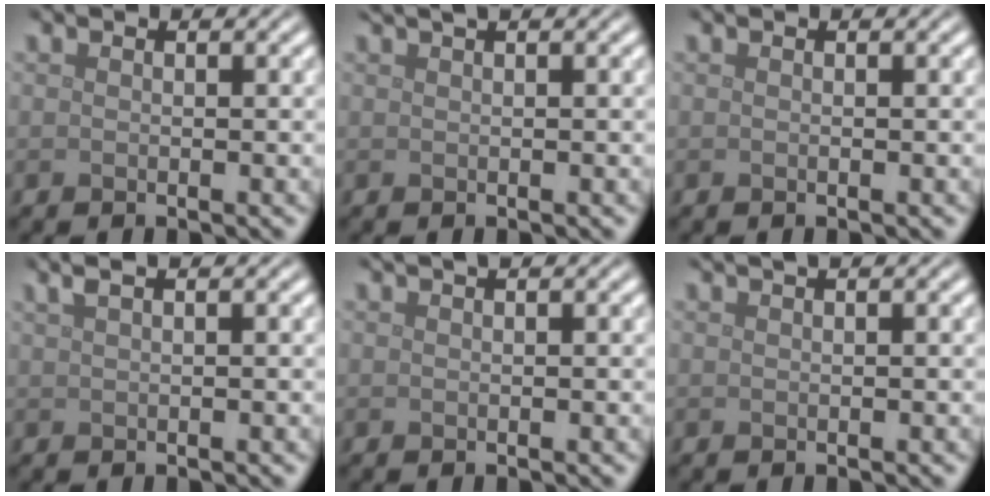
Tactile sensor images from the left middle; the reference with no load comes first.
{"total": 1.3, "force": [0.9, 0.3, 0.9], "torque": [-0.012, 0.004, 0.010]}
{"total": 0.0}
{"total": 2.9, "force": [1.7, 1.2, 2.0], "torque": [-0.024, 0.014, 0.008]}
{"total": 1.0, "force": [0.7, 0.2, 0.7], "torque": [-0.010, 0.006, 0.008]}
{"total": 1.3, "force": [0.9, 0.4, 0.9], "torque": [-0.012, 0.003, 0.009]}